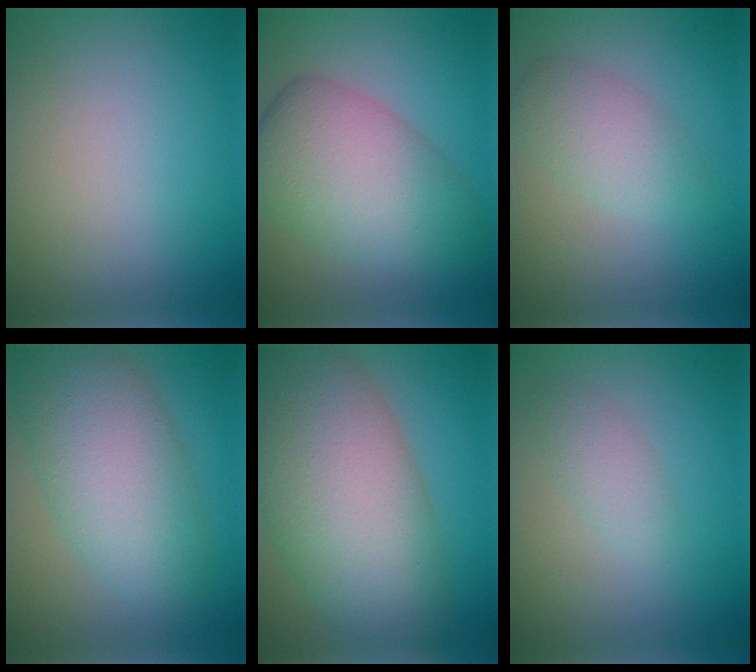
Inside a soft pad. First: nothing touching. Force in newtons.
{"total": 8.4, "press": 8.4, "slide": 0.1}
{"total": 2.9, "press": 2.9, "slide": 0.2}
{"total": 7.8, "press": 7.8, "slide": 0.2}
{"total": 12.6, "press": 12.6, "slide": 0.4}
{"total": 1.7, "press": 1.6, "slide": 0.1}